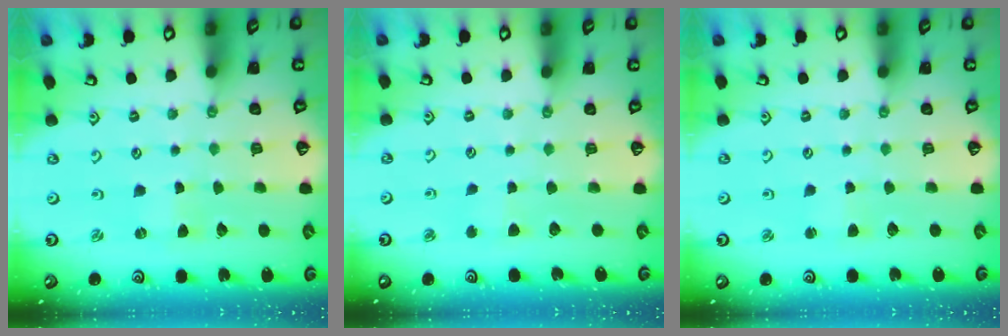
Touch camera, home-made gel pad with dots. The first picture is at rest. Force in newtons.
{"total": 2.7, "press": 2.6, "slide": 0.4}
{"total": 1.7, "press": 1.6, "slide": 0.2}